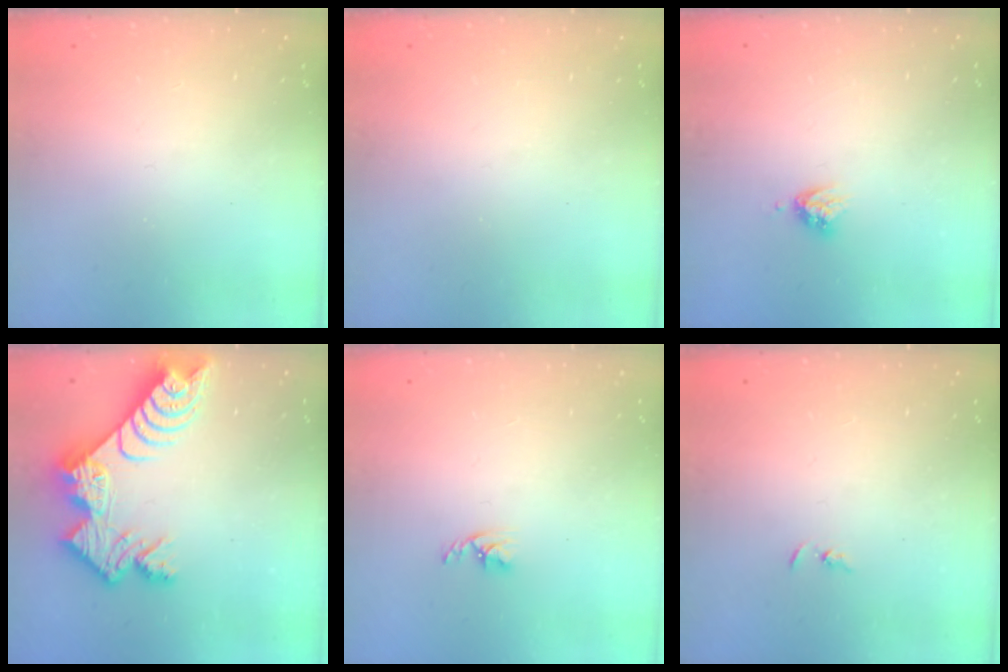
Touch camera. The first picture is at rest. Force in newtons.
{"total": 0.0}
{"total": 3.6, "press": 3.5, "slide": 0.5}
{"total": 12.9, "press": 12.9, "slide": 1.0}
{"total": 2.7, "press": 2.7, "slide": 0.5}
{"total": 1.3, "press": 1.2, "slide": 0.3}